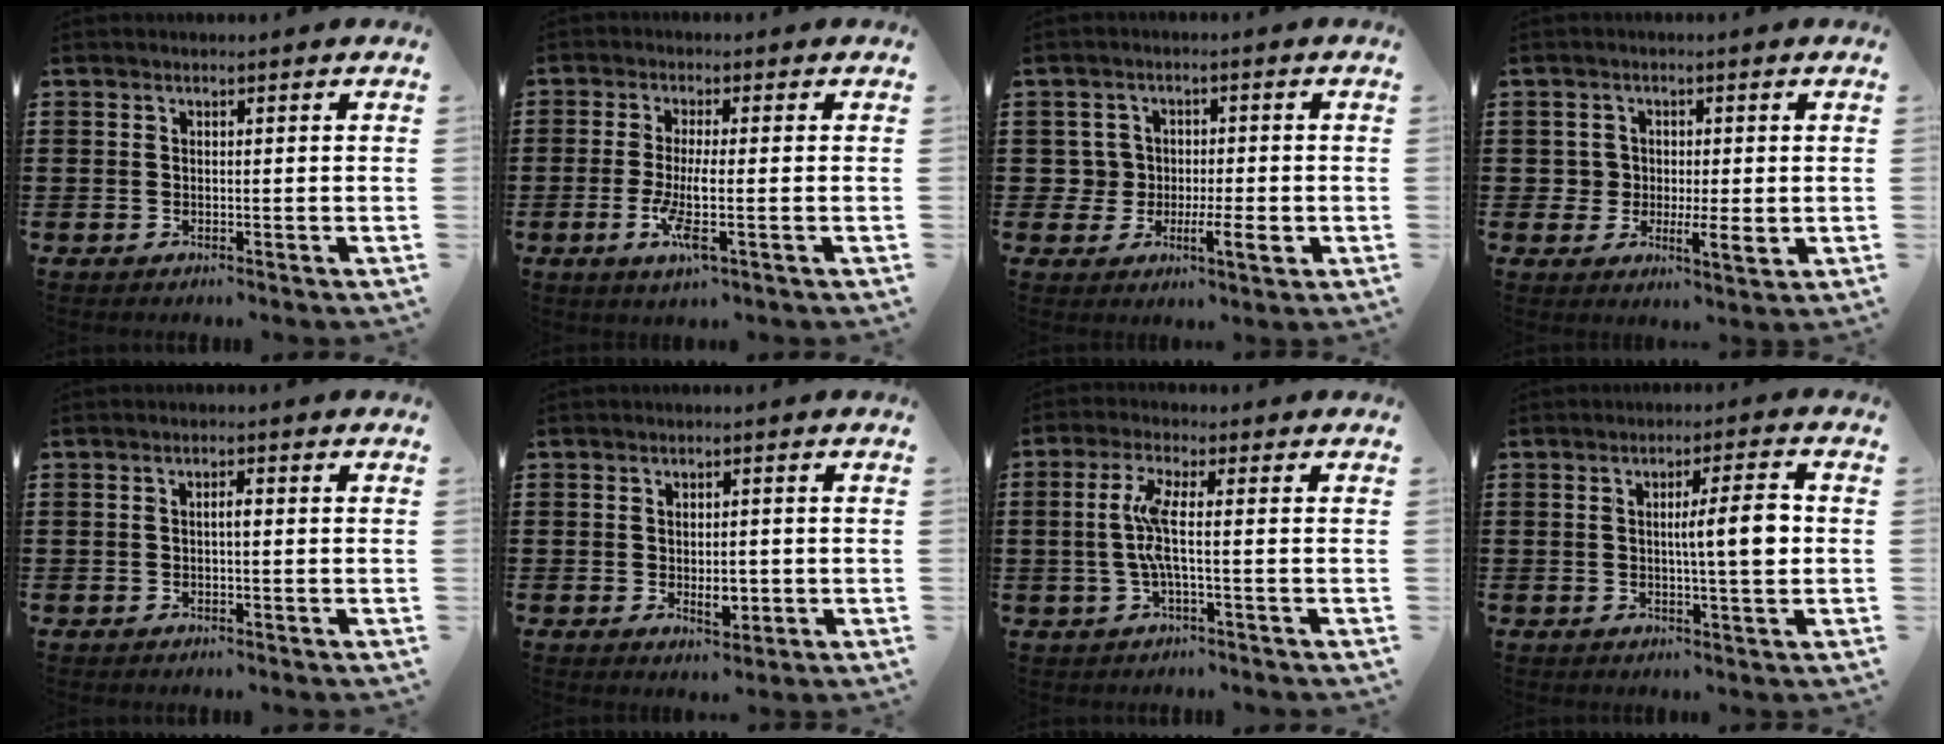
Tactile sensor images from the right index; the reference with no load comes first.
{"total": 5.7, "force": [-1.6, 0.5, 5.4], "torque": [-0.122, -0.023, -0.035]}
{"total": 4.7, "force": [-1.1, 3.4, 3.1], "torque": [-0.065, 0.001, -0.024]}
{"total": 3.5, "force": [-0.3, 2.4, 2.4], "torque": [-0.047, 0.001, -0.007]}
{"total": 1.4, "force": [-0.1, 0.3, 1.4], "torque": [-0.026, 0.002, -0.003]}
{"total": 3.6, "force": [-0.5, 1.7, 3.1], "torque": [-0.048, 0.001, -0.010]}
{"total": 5.5, "force": [-0.4, 0.5, 5.5], "torque": [-0.132, -0.013, -0.021]}
{"total": 6.5, "force": [0.4, 0.7, 6.4], "torque": [-0.100, -0.008, -0.001]}